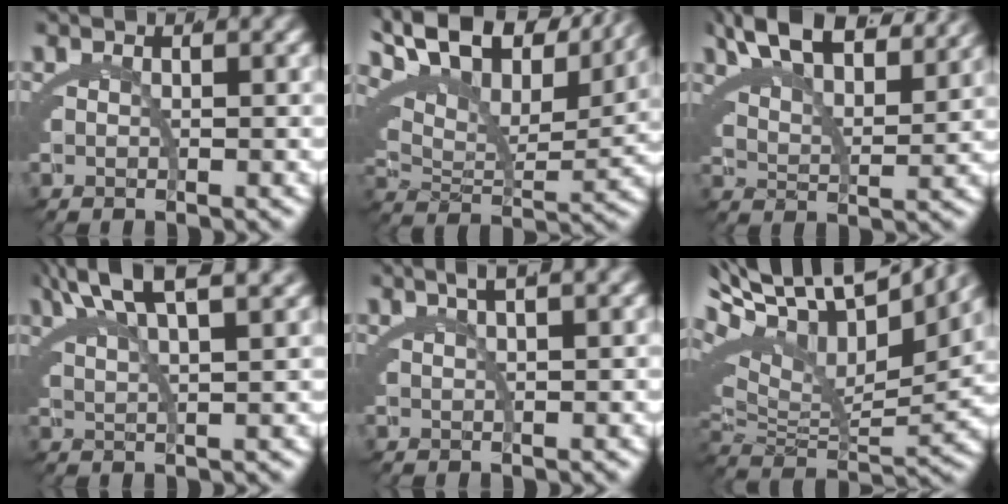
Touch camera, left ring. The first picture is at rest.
{"total": 13.9, "force": [11.0, 3.5, 7.7], "torque": [-0.115, 0.060, 0.156]}
{"total": 7.9, "force": [7.3, 0.2, 3.0], "torque": [-0.044, 0.027, 0.116]}
{"total": 5.5, "force": [4.5, -1.3, 2.9], "torque": [-0.044, 0.016, 0.078]}
{"total": 2.0, "force": [1.6, -0.5, 1.1], "torque": [-0.013, 0.014, 0.026]}
{"total": 14.0, "force": [7.1, 6.8, 9.9], "torque": [-0.153, 0.030, 0.103]}